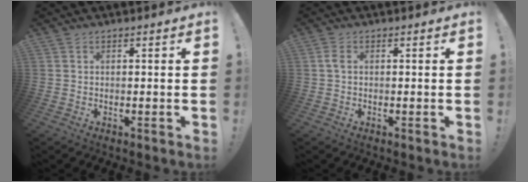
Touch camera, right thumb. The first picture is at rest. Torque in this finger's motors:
{"motor_torque": [0.32, 0.49, 0.42, -0.07, 0.10]}